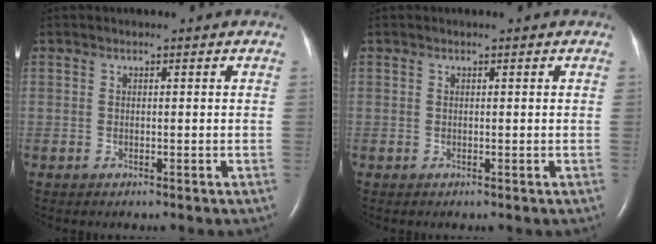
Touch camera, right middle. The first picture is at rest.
{"total": 0.0}